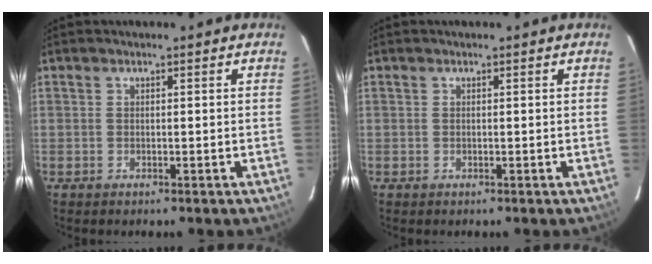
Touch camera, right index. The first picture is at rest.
{"total": 0.0}